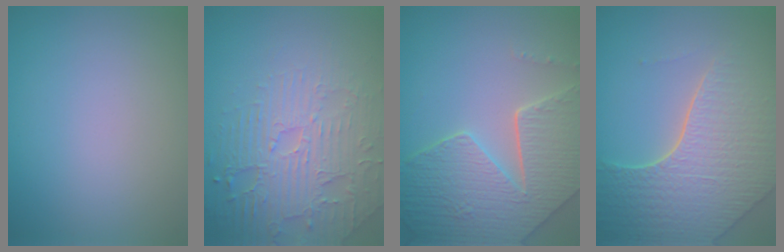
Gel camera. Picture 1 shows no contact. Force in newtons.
{"total": 4.4, "press": 4.1, "slide": 1.6}
{"total": 8.6, "press": 6.2, "slide": 5.9}
{"total": 7.9, "press": 5.7, "slide": 5.5}